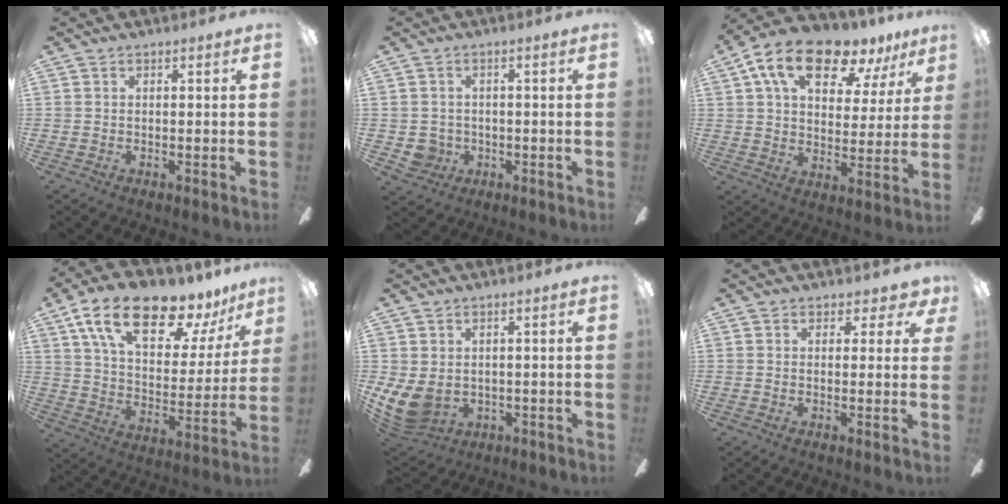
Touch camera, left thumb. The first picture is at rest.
{"total": 4.0, "force": [-0.5, 4.0, 0.7], "torque": [-0.018, 0.004, -0.008]}
{"total": 16.2, "force": [10.8, 7.2, 9.7], "torque": [-0.169, -0.057, 0.187]}
{"total": 21.0, "force": [14.6, 8.3, 12.6], "torque": [-0.212, -0.090, 0.250]}
{"total": 8.0, "force": [0.0, 6.1, 5.1], "torque": [-0.129, -0.012, 0.002]}
{"total": 2.9, "force": [1.8, 2.1, 0.8], "torque": [0.002, -0.008, 0.031]}